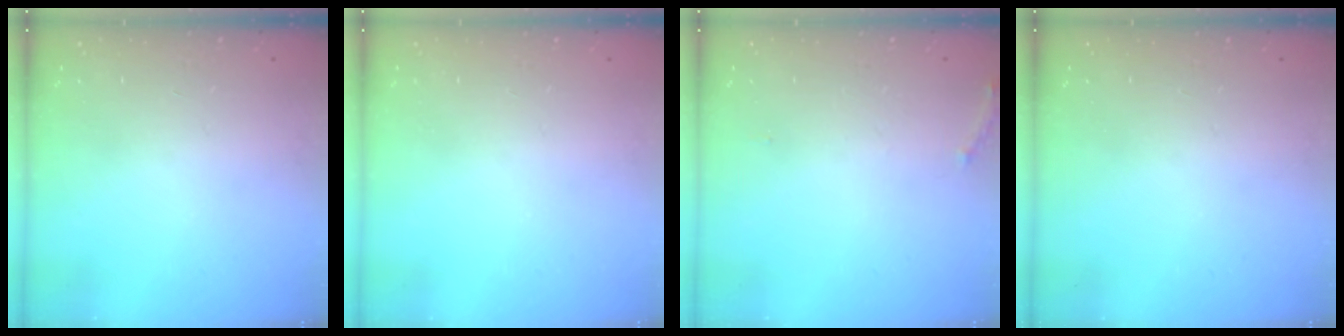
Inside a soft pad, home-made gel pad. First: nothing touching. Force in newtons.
{"total": 0.0}
{"total": 5.2, "press": 4.9, "slide": 1.8}
{"total": 0.0}